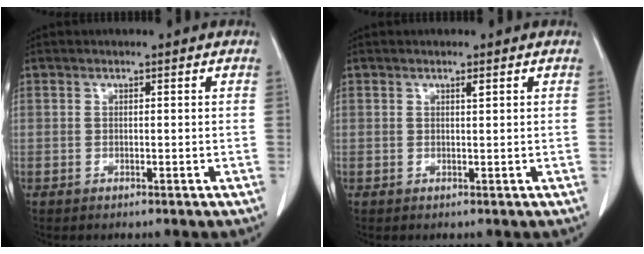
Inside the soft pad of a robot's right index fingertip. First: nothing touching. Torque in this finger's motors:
{"motor_torque": [0.01, 0.00, 0.00, 0.00]}